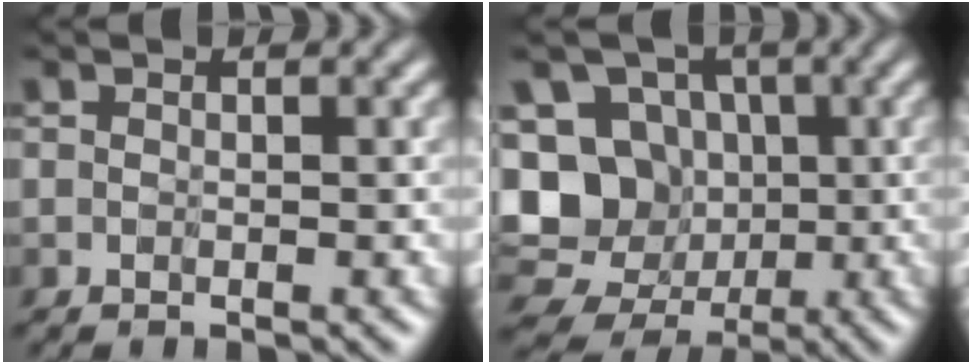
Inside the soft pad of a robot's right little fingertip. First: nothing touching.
{"total": 9.6, "force": [-1.2, 8.8, 3.8], "torque": [-0.108, 0.025, -0.019]}